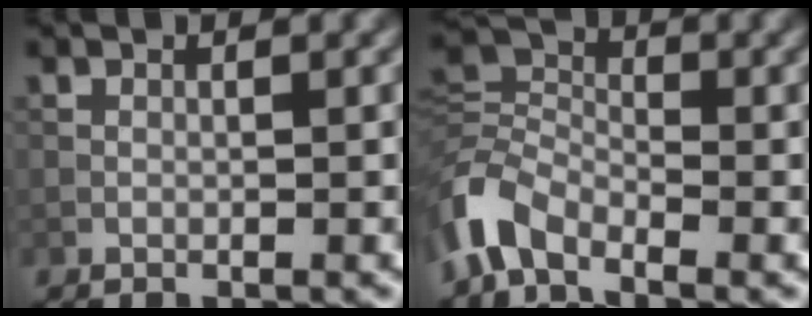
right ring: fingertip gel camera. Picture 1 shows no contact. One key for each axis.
{"total": 5.5, "fx": -3.7, "fy": 2.8, "fz": 3.1, "tx": -0.065, "ty": 0.001, "tz": -0.092}